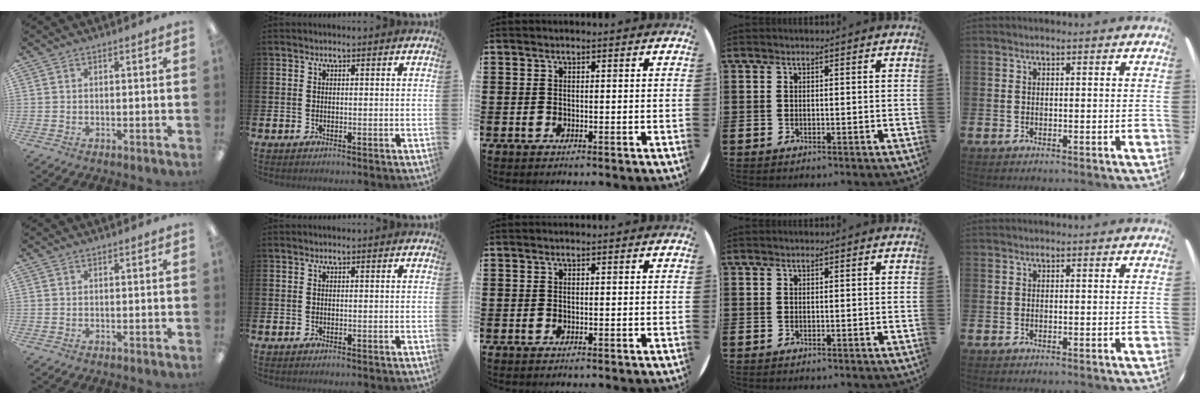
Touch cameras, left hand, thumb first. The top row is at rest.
{}